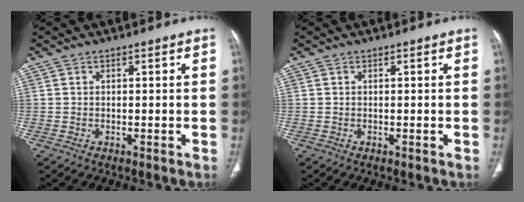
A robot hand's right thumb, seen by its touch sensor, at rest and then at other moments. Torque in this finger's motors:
{"motor_torque": [0.05, 0.05, 0.00, 0.00, 0.00]}